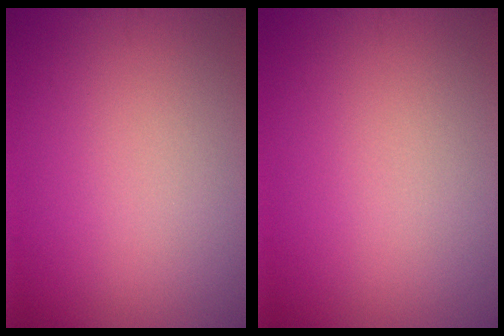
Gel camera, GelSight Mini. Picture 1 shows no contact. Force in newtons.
{"total": 0.0}